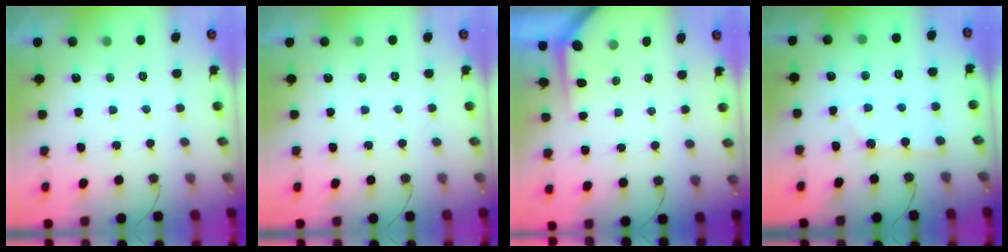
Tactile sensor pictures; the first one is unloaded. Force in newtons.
{"total": 0.0}
{"total": 3.4, "press": 3.4, "slide": 0.3}
{"total": 2.2, "press": 2.2, "slide": 0.4}